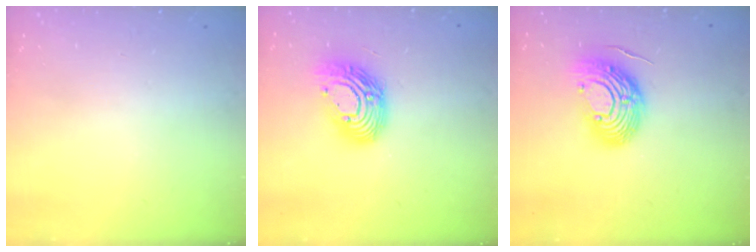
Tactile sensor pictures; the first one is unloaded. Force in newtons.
{"total": 14.9, "press": 14.9, "slide": 1.3}
{"total": 15.9, "press": 15.9, "slide": 1.3}